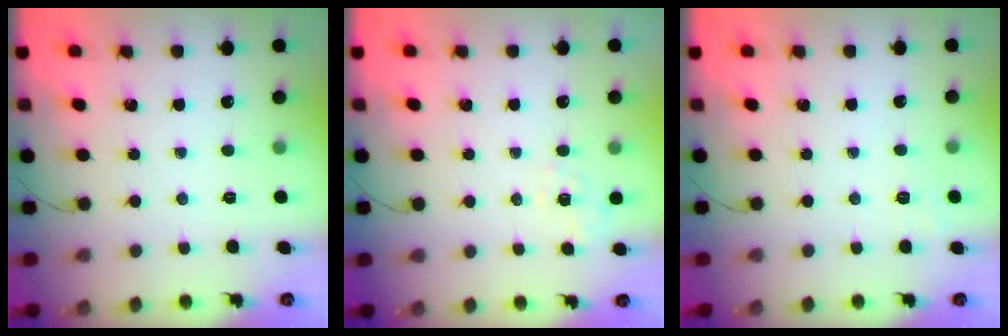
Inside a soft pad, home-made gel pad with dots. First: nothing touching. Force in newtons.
{"total": 1.8, "press": 0.4, "slide": 1.7}
{"total": 1.9, "press": 0.9, "slide": 1.6}